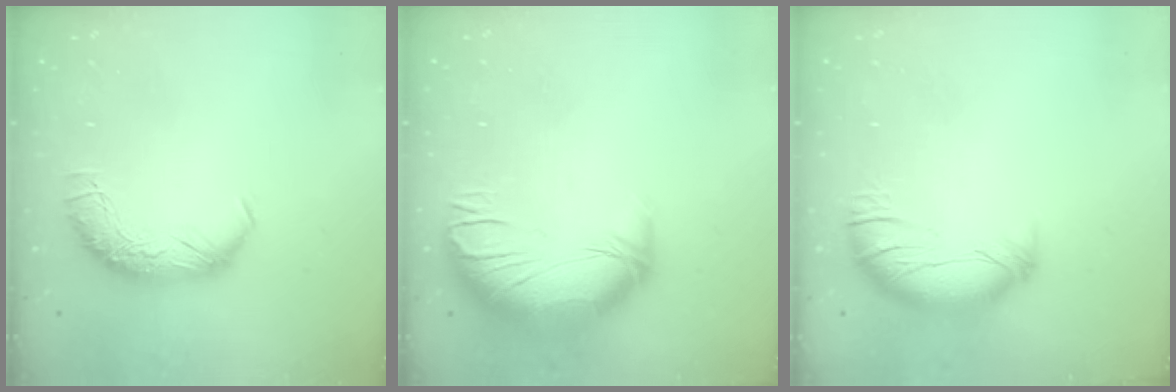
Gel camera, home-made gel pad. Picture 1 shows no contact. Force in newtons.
{"total": 3.7, "press": 2.2, "slide": 3.0}
{"total": 3.8, "press": 3.3, "slide": 1.9}